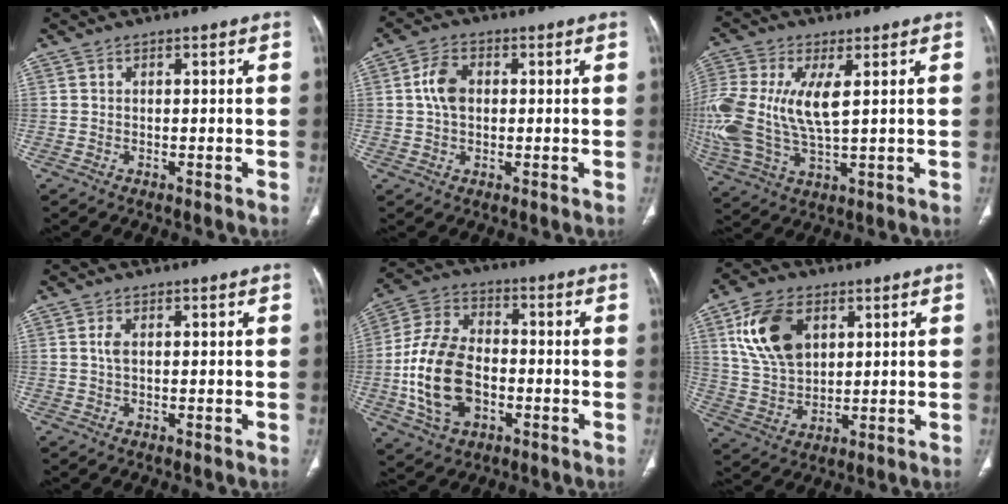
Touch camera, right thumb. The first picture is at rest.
{"total": 5.4, "force": [0.6, 3.7, 3.9], "torque": [-0.076, 0.008, 0.007]}
{"total": 18.7, "force": [2.5, 8.8, 16.3], "torque": [-0.395, -0.009, 0.048]}
{"total": 1.5, "force": [0.2, 0.7, 1.3], "torque": [-0.034, 0.002, 0.007]}
{"total": 15.8, "force": [-3.2, 10.3, 11.6], "torque": [-0.220, 0.022, -0.056]}
{"total": 13.4, "force": [4.8, 8.7, 9.1], "torque": [-0.155, -0.010, 0.098]}